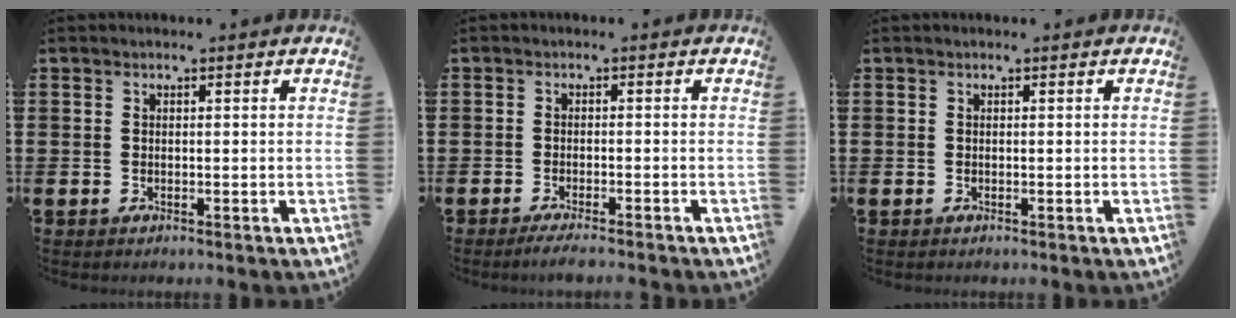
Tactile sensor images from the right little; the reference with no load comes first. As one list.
[{"total": 1.5, "force": [-1.3, -0.1, 0.9], "torque": [-0.012, 0.002, -0.025]}, {"total": 0.0}]